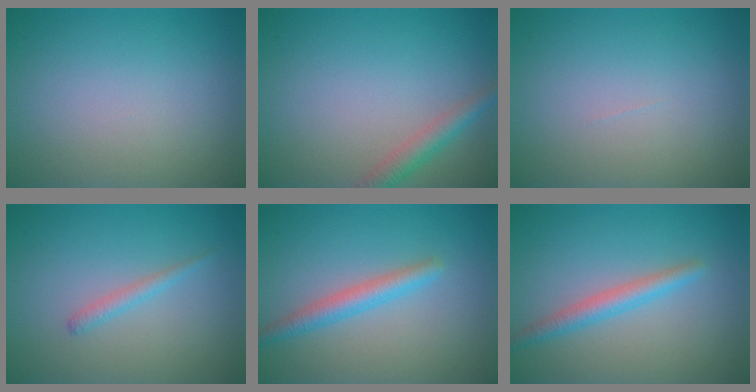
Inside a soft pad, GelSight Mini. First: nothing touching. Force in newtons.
{"total": 2.4, "press": 2.4, "slide": 0.1}
{"total": 0.0}
{"total": 1.2, "press": 1.1, "slide": 0.1}
{"total": 2.5, "press": 2.5, "slide": 0.2}
{"total": 2.4, "press": 2.4, "slide": 0.0}